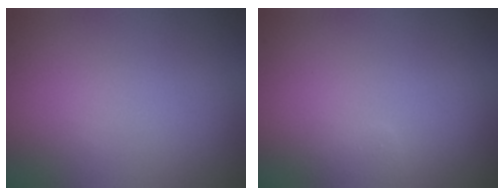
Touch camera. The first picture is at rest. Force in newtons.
{"total": 0.7, "press": 0.7, "slide": 0.0}